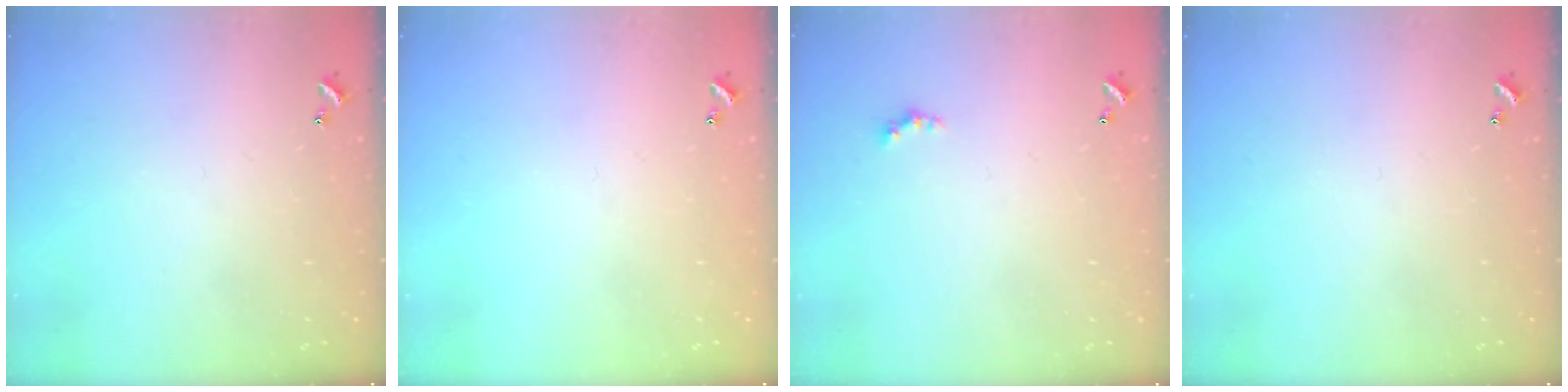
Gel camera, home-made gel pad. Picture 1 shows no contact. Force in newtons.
{"total": 0.0}
{"total": 1.7, "press": 1.6, "slide": 0.5}
{"total": 0.0}